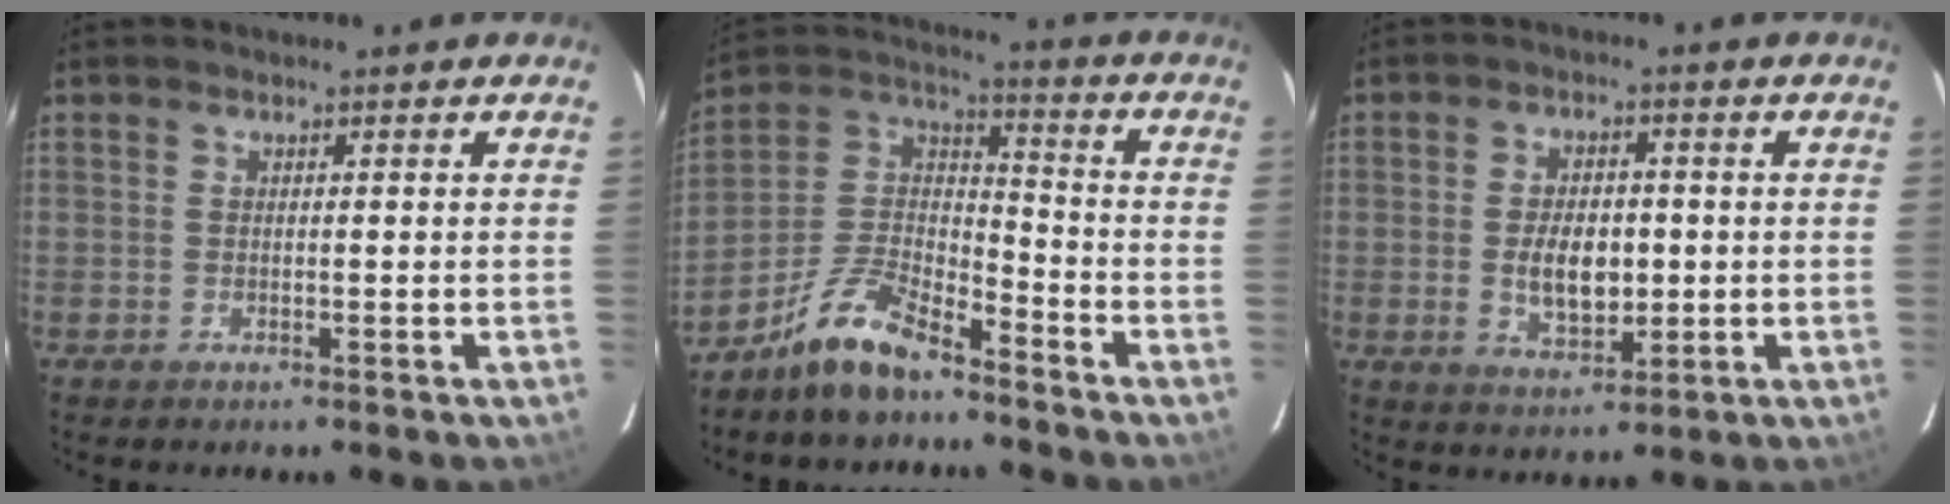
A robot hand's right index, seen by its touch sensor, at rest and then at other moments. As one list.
[{"total": 11.7, "force": [-8.7, 3.9, 6.8], "torque": [-0.153, 0.030, -0.168]}, {"total": 7.8, "force": [-0.7, 4.6, 6.3], "torque": [-0.115, -0.001, -0.004]}]